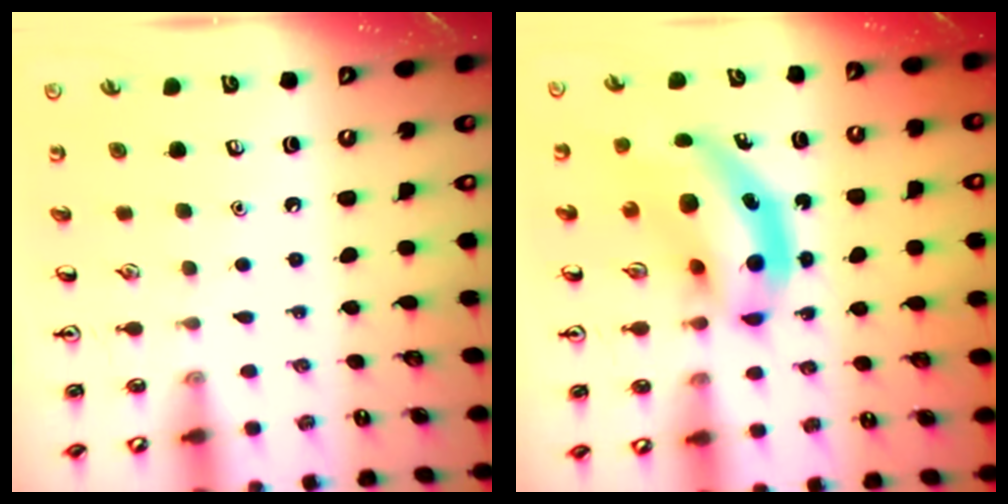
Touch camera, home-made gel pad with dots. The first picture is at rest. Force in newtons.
{"total": 10.8, "press": 10.4, "slide": 3.2}